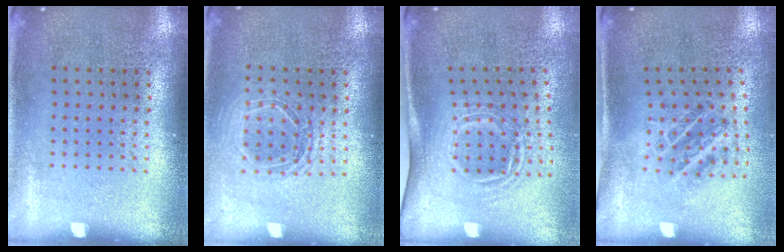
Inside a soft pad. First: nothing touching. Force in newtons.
{"total": 1.5, "press": 1.4, "slide": 0.7}
{"total": 1.7, "press": 1.2, "slide": 1.2}
{"total": 1.1, "press": 1.0, "slide": 0.3}